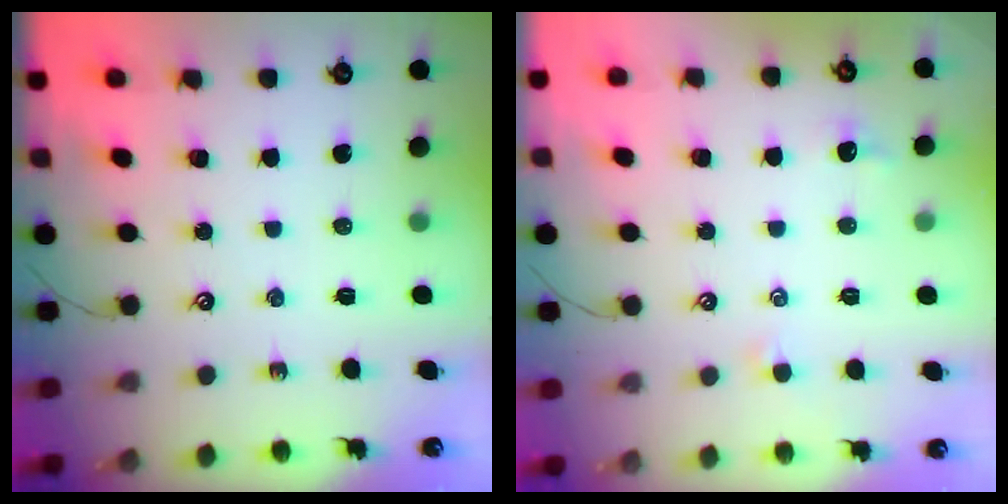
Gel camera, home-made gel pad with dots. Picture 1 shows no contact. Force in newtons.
{"total": 0.0}